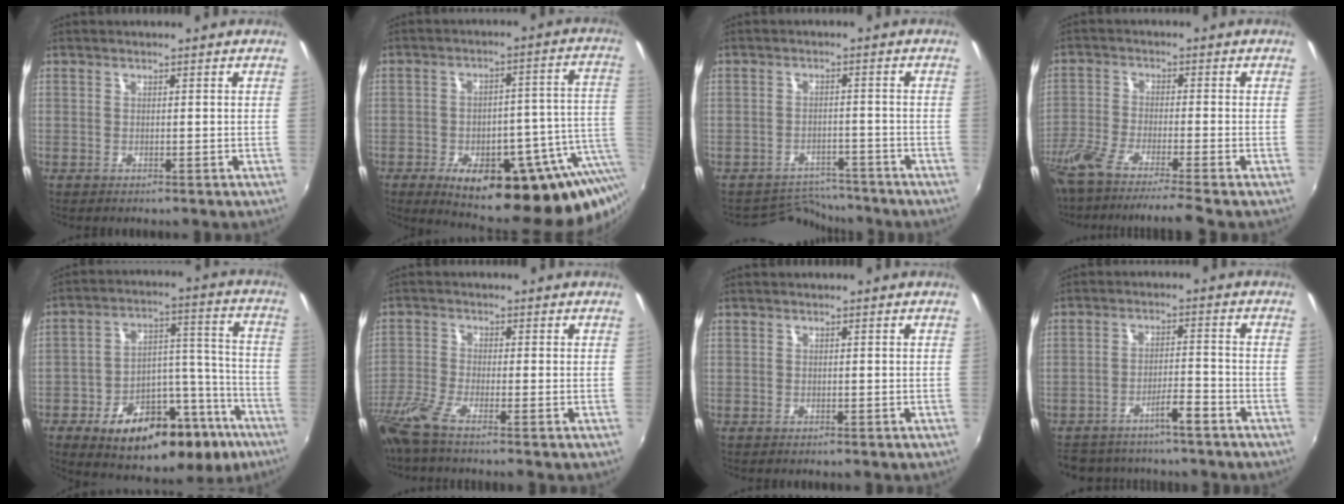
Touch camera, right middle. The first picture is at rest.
{"total": 24.8, "force": [-11.5, 10.0, 19.5], "torque": [-0.259, -0.013, -0.135]}
{"total": 5.6, "force": [-5.4, 1.3, -0.9], "torque": [0.004, 0.009, -0.085]}
{"total": 13.1, "force": [-11.1, -0.9, 6.9], "torque": [-0.143, -0.045, -0.194]}
{"total": 24.3, "force": [-14.9, 12.3, 14.7], "torque": [-0.231, 0.036, -0.198]}
{"total": 6.1, "force": [-4.8, -0.5, 3.8], "torque": [-0.096, -0.026, -0.099]}
{"total": 0.0}
{"total": 7.7, "force": [-6.6, 2.0, 3.5], "torque": [-0.064, 0.016, -0.096]}